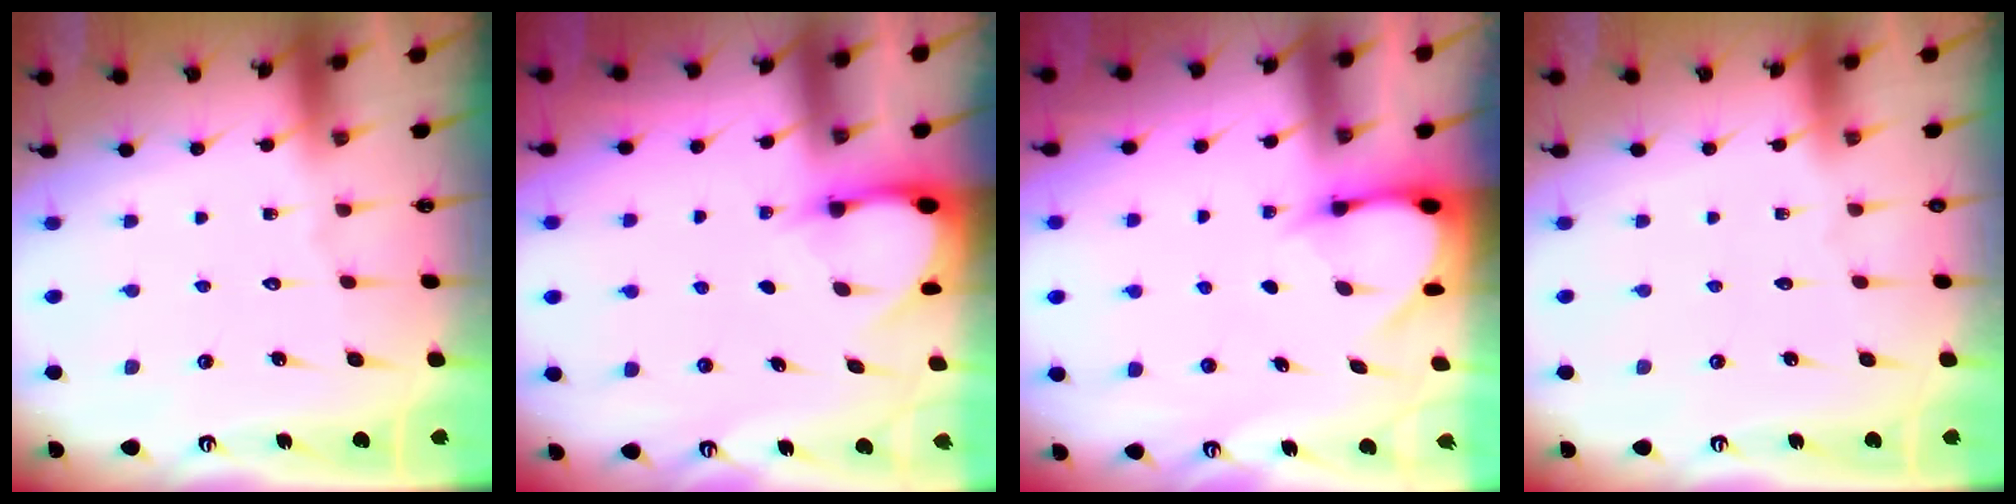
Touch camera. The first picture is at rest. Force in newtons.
{"total": 3.0, "press": 3.0, "slide": 0.4}
{"total": 3.6, "press": 3.6, "slide": 0.2}
{"total": 0.0}